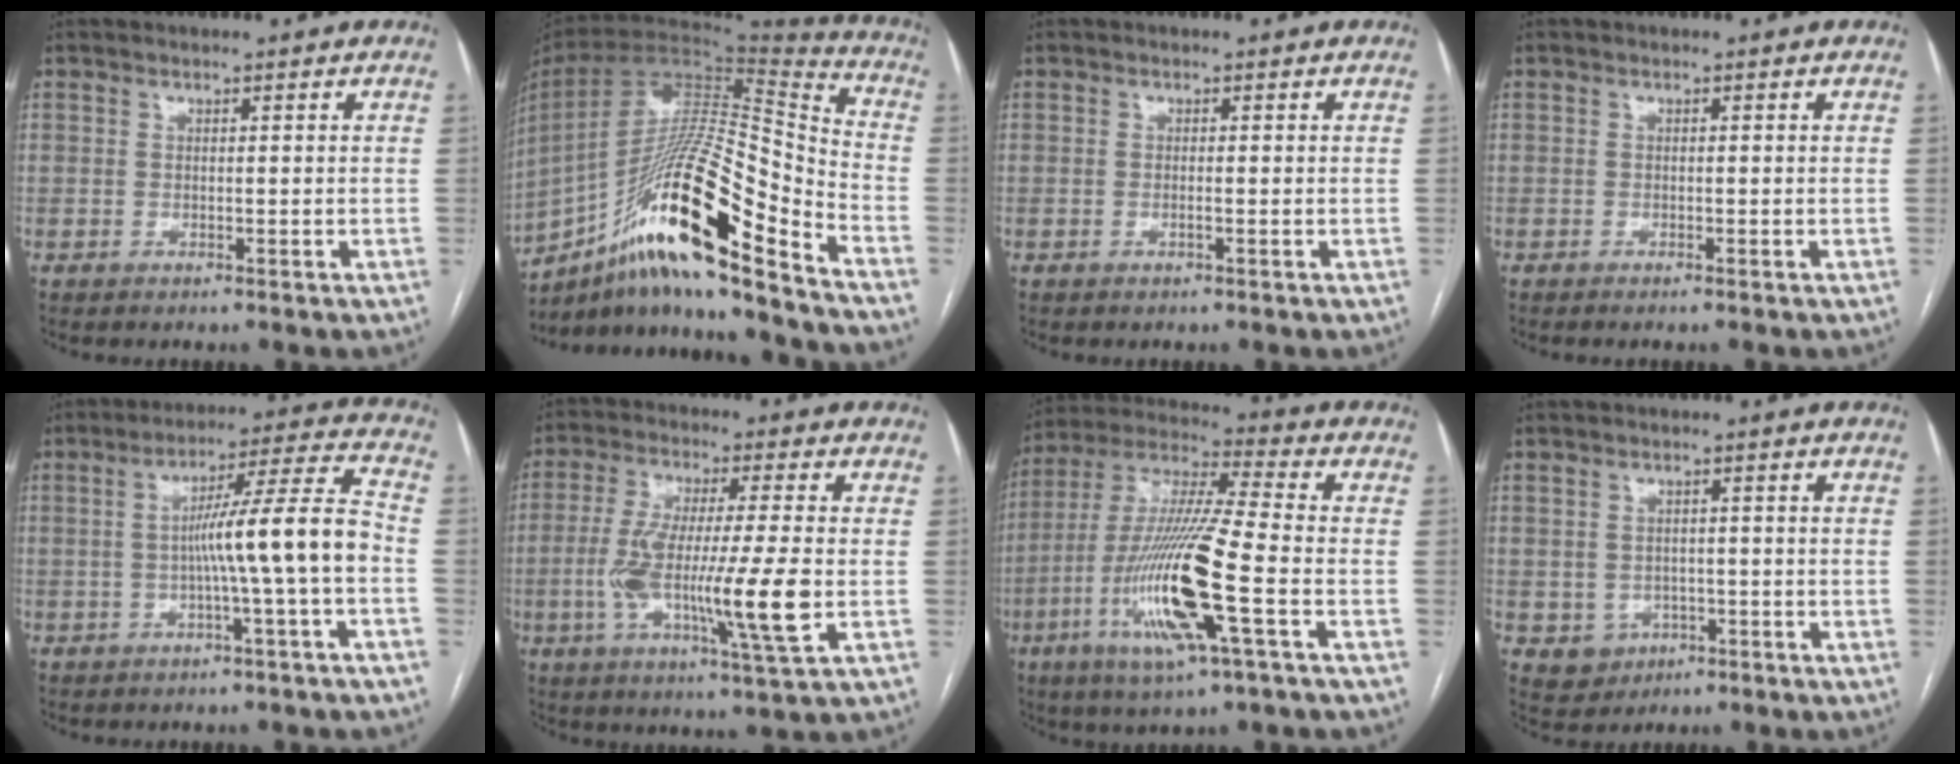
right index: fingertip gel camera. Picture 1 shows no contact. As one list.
[{"total": 25.0, "force": [-14.6, 2.6, 20.1], "torque": [-0.365, -0.006, -0.259]}, {"total": 0.6, "force": [-0.2, 0.0, 0.6], "torque": [-0.012, 0.000, -0.003]}, {"total": 0.6, "force": [-0.5, -0.1, 0.3], "torque": [-0.008, 0.000, -0.010]}, {"total": 10.8, "force": [-2.0, -1.3, 10.6], "torque": [-0.166, 0.020, -0.032]}, {"total": 15.0, "force": [-2.7, 0.7, 14.7], "torque": [-0.278, -0.012, -0.051]}, {"total": 18.2, "force": [-5.9, 0.8, 17.2], "torque": [-0.359, -0.016, -0.112]}, {"total": 4.3, "force": [-1.5, 3.9, 0.9], "torque": [-0.006, 0.006, -0.013]}]